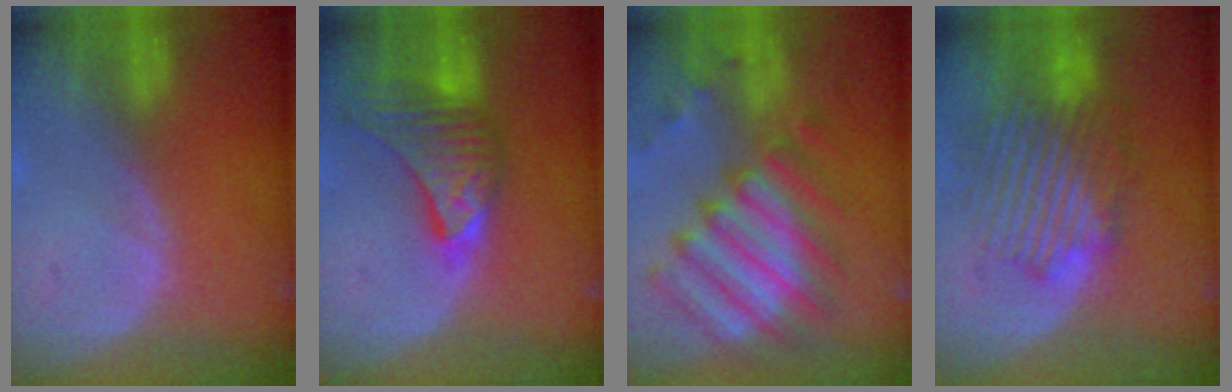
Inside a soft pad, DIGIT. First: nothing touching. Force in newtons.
{"total": 8.6, "press": 8.3, "slide": 2.1}
{"total": 11.6, "press": 10.6, "slide": 4.9}
{"total": 8.9, "press": 8.8, "slide": 1.5}